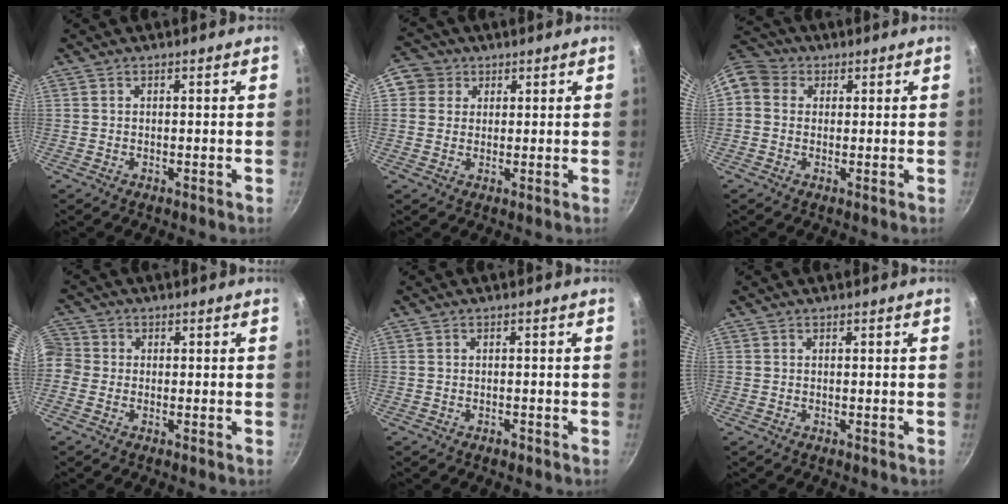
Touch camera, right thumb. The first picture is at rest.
{"total": 5.2, "force": [1.7, 4.7, 1.2], "torque": [0.017, 0.002, 0.018]}
{"total": 7.9, "force": [1.4, 6.9, 3.5], "torque": [-0.056, 0.016, 0.007]}
{"total": 5.7, "force": [-0.8, 5.2, 2.1], "torque": [-0.044, 0.018, -0.034]}
{"total": 1.1, "force": [-0.7, 0.5, 0.6], "torque": [-0.010, 0.008, -0.010]}
{"total": 0.0}